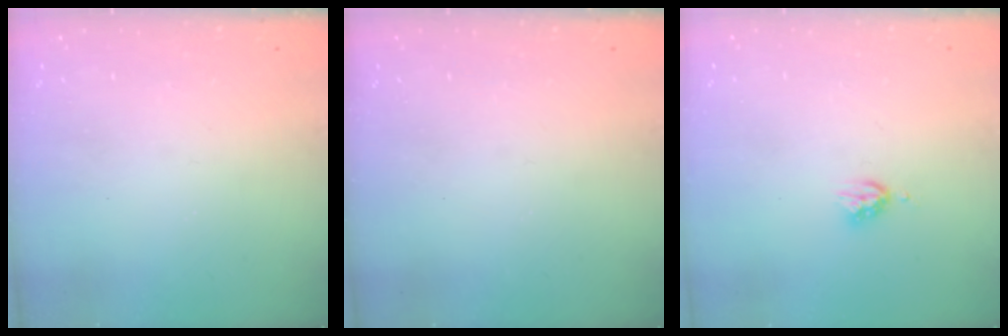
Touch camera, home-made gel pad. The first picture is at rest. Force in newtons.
{"total": 0.0}
{"total": 4.2, "press": 4.2, "slide": 0.6}